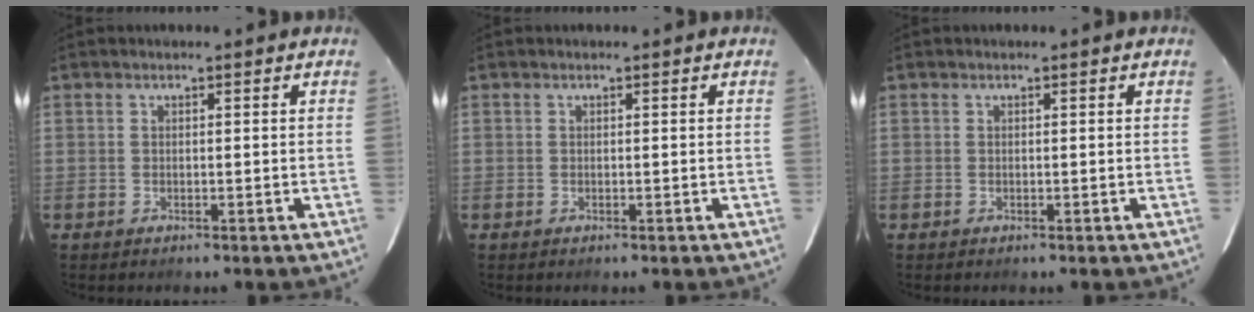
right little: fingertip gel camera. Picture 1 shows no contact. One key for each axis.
{"total": 0.0}
{"total": 0.0}